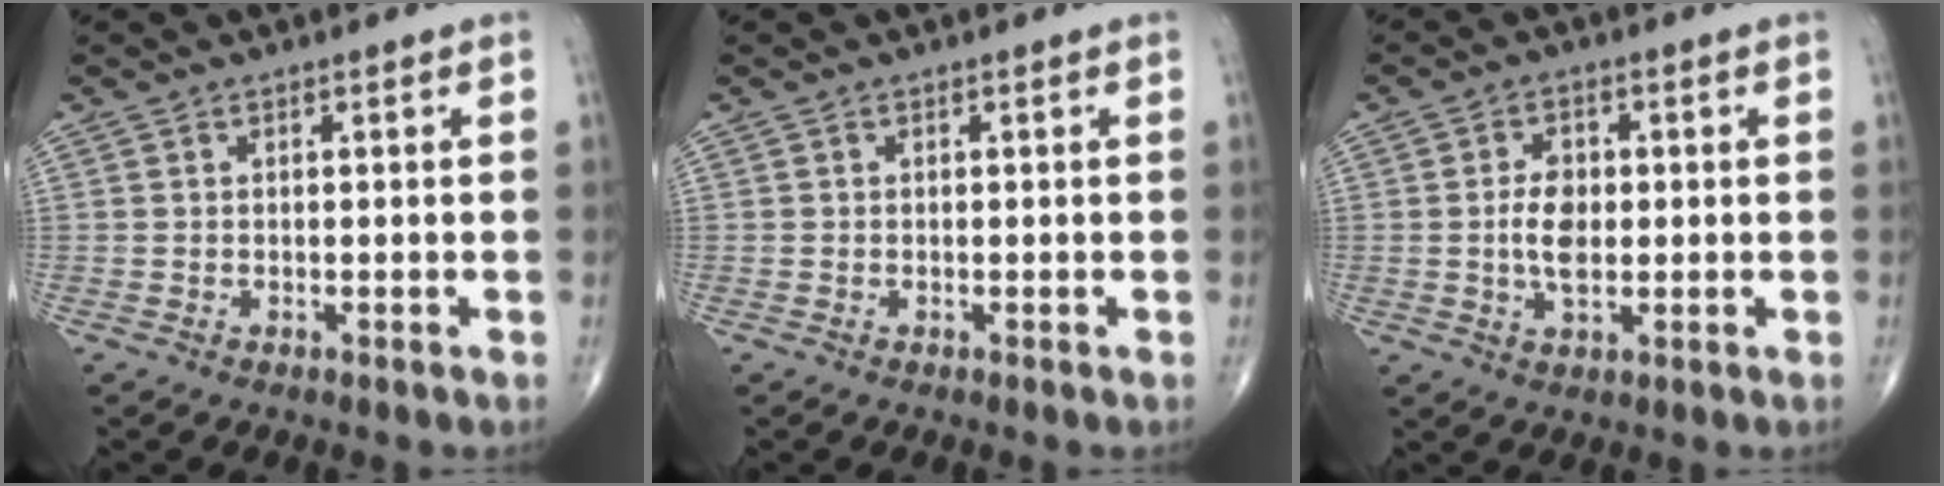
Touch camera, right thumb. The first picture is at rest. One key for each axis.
{"total": 0.0}
{"total": 5.8, "fx": -0.1, "fy": 3.5, "fz": 4.6, "tx": -0.078, "ty": -0.001, "tz": -0.003}